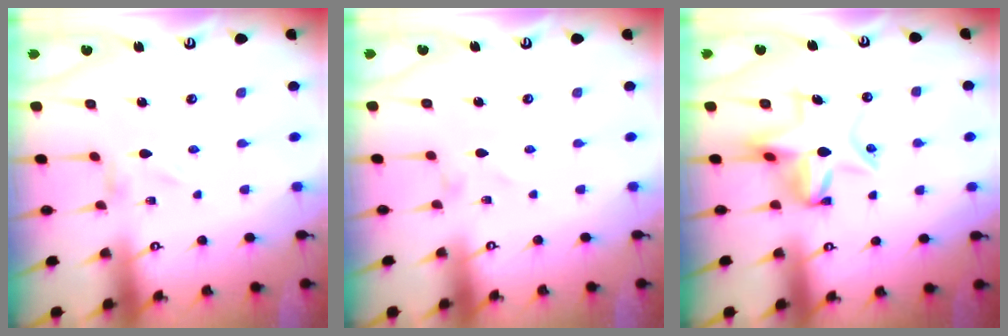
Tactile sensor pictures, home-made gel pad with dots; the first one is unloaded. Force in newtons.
{"total": 0.0}
{"total": 8.8, "press": 8.6, "slide": 1.9}